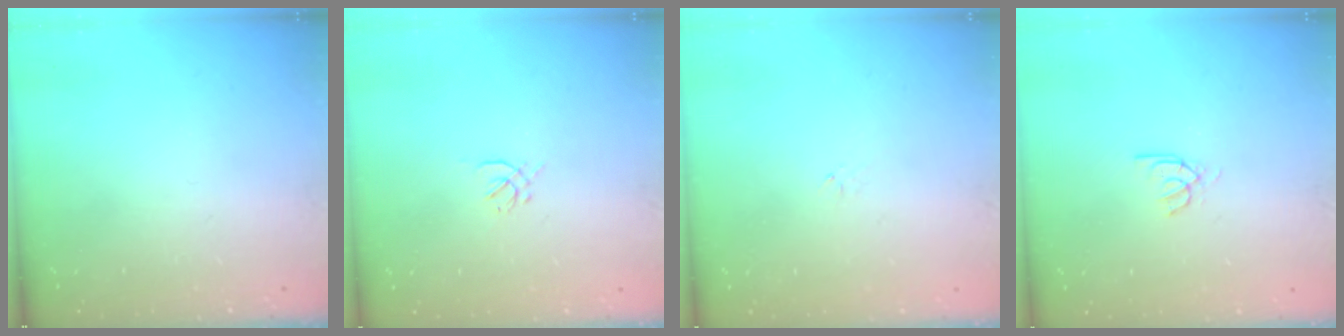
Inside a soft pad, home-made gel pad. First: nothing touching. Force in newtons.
{"total": 0.7, "press": 0.5, "slide": 0.5}
{"total": 0.7, "press": 0.5, "slide": 0.4}
{"total": 2.9, "press": 2.9, "slide": 0.3}